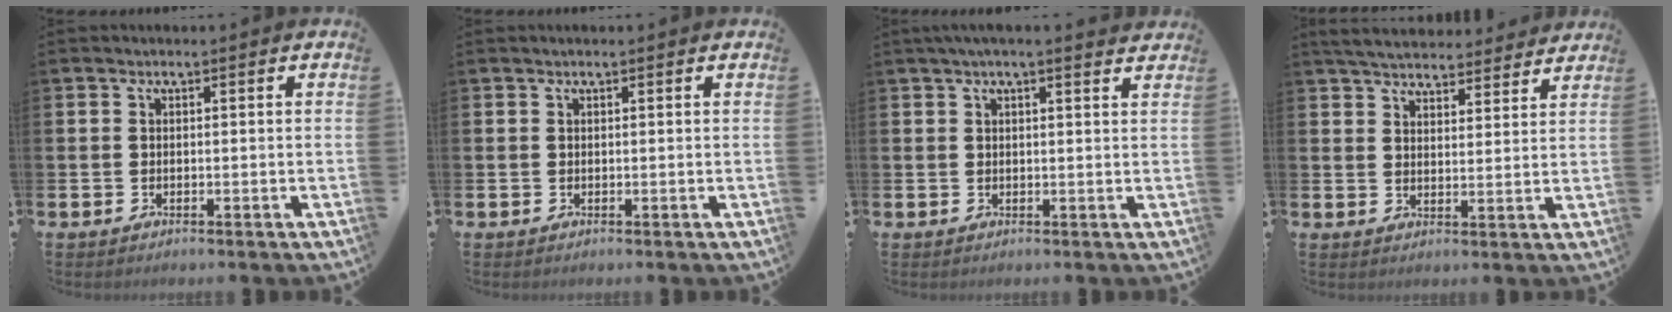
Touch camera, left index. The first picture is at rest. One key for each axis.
{"total": 0.0}
{"total": 2.3, "fx": 2.0, "fy": -0.1, "fz": 0.9, "tx": -0.022, "ty": -0.005, "tz": 0.037}
{"total": 5.4, "fx": 5.3, "fy": 1.0, "fz": 0.6, "tx": -0.028, "ty": -0.031, "tz": 0.094}